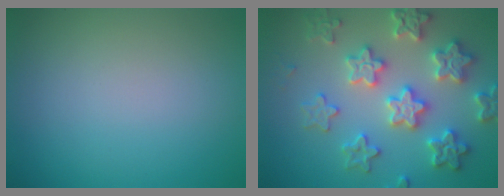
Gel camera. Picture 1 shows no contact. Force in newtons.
{"total": 6.1, "press": 6.0, "slide": 1.3}